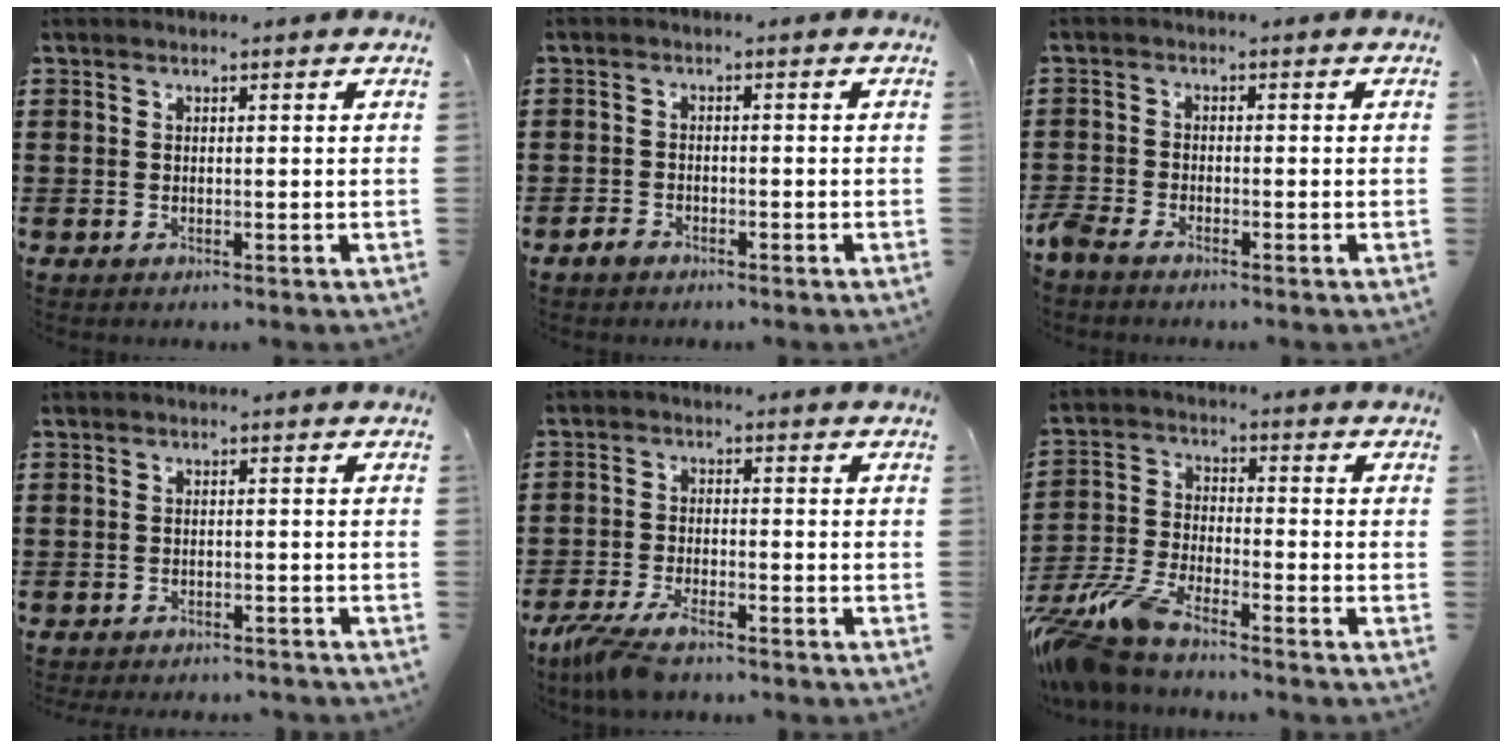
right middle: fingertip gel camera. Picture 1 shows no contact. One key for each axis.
{"total": 1.6, "fx": -1.3, "fy": 0.8, "fz": 0.7, "tx": -0.023, "ty": -0.001, "tz": -0.028}
{"total": 2.2, "fx": -2.1, "fy": 0.5, "fz": 0.7, "tx": -0.036, "ty": -0.005, "tz": -0.049}
{"total": 1.5, "fx": -1.5, "fy": 0.1, "fz": 0.1, "tx": -0.006, "ty": 0.000, "tz": -0.032}
{"total": 5.2, "fx": -4.2, "fy": 1.3, "fz": 2.7, "tx": -0.079, "ty": -0.011, "tz": -0.088}
{"total": 8.3, "fx": -7.5, "fy": 0.7, "fz": 3.4, "tx": -0.093, "ty": -0.008, "tz": -0.154}